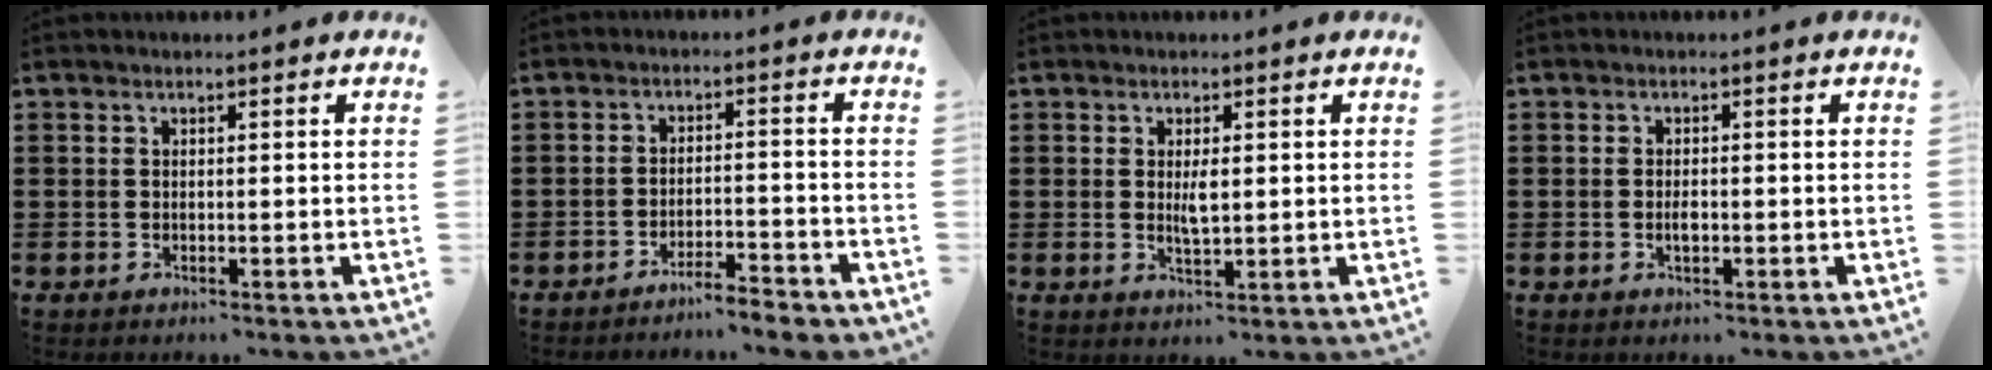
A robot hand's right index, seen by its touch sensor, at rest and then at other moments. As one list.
[{"total": 3.6, "force": [-3.6, -0.2, 0.6], "torque": [-0.016, -0.001, -0.075]}, {"total": 2.9, "force": [0.4, 0.9, 2.7], "torque": [-0.053, 0.002, 0.005]}, {"total": 1.6, "force": [-0.3, 0.7, 1.4], "torque": [-0.026, 0.000, -0.005]}]